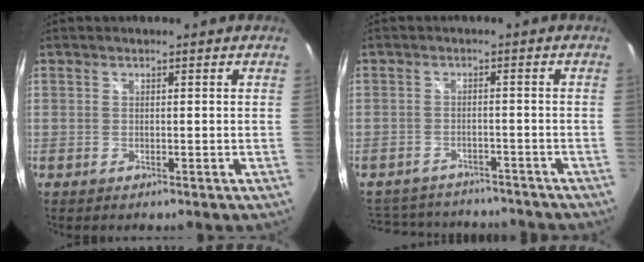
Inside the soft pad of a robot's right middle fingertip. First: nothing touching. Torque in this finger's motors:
{"motor_torque": [0.43, -1.59, -0.01, -0.01]}